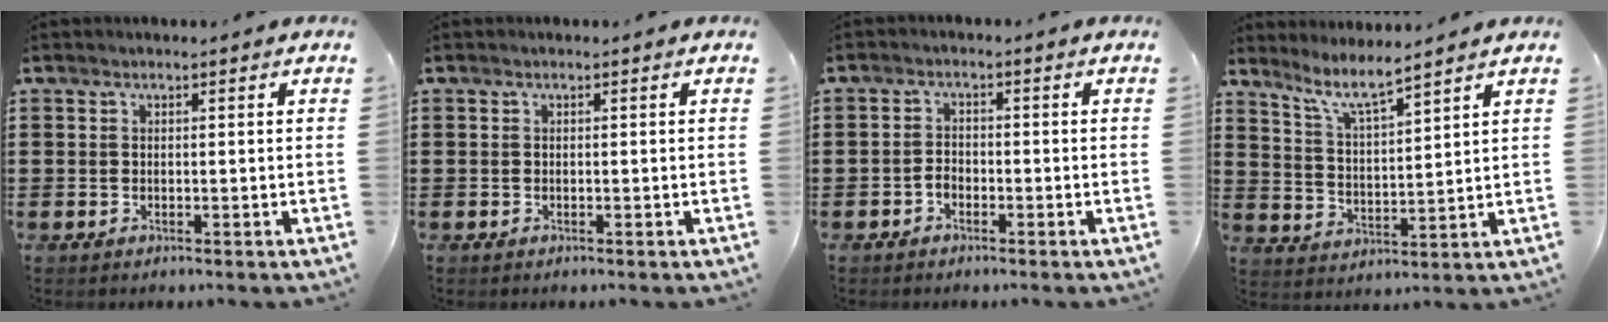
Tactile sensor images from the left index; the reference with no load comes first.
{"total": 0.0}
{"total": 1.7, "force": [-0.9, 1.1, 1.0], "torque": [-0.030, 0.002, -0.022]}
{"total": 6.1, "force": [5.3, 0.5, 3.1], "torque": [-0.079, -0.023, 0.092]}